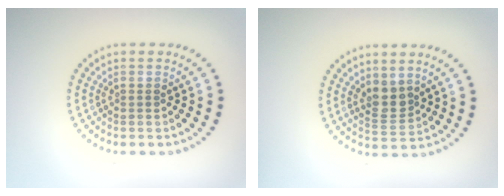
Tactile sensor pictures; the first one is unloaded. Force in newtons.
{"total": 2.1, "press": 1.8, "slide": 1.2}